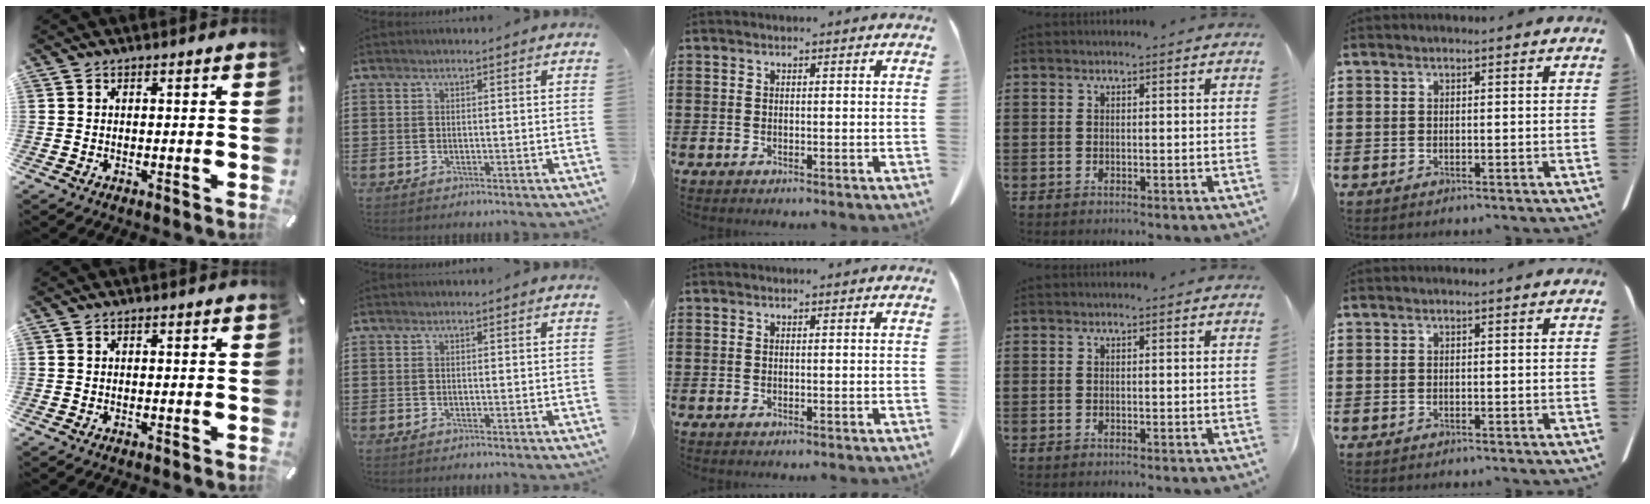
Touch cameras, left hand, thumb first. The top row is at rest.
{}